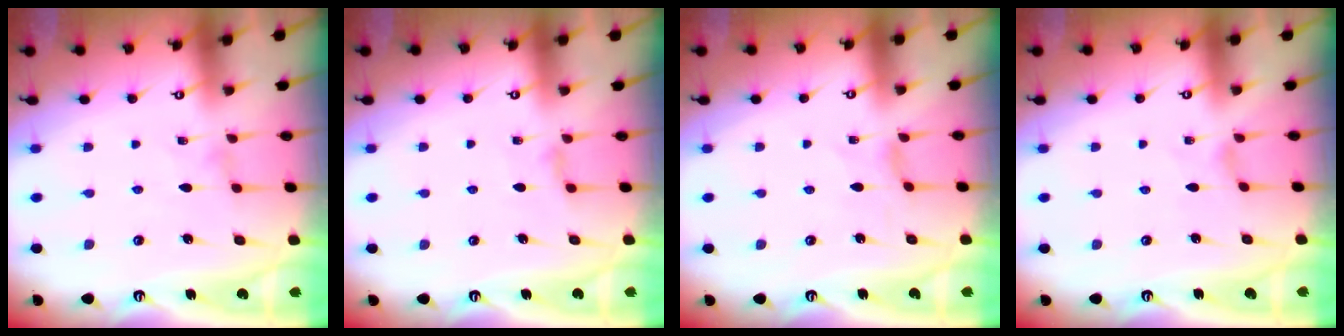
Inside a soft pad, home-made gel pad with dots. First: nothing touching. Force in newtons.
{"total": 3.0, "press": 2.9, "slide": 0.5}
{"total": 1.1, "press": 1.1, "slide": 0.2}
{"total": 0.0}